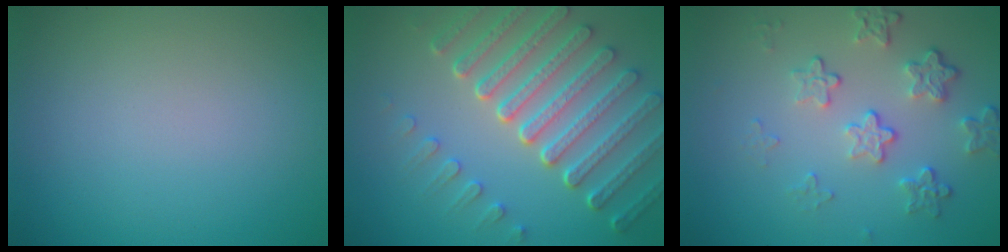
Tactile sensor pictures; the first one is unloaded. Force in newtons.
{"total": 7.2, "press": 5.5, "slide": 4.6}
{"total": 4.2, "press": 3.1, "slide": 2.9}